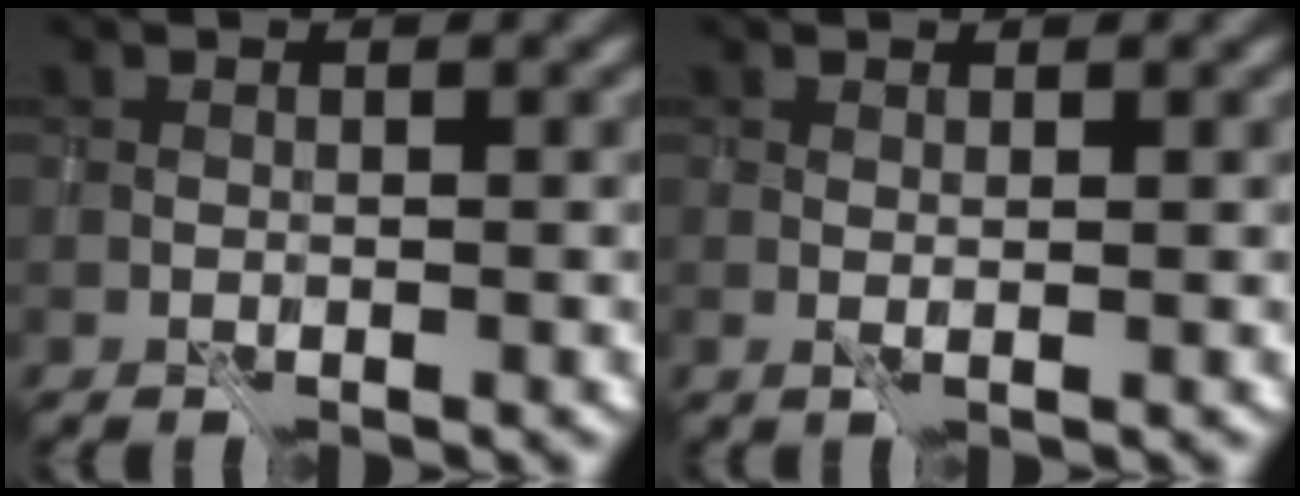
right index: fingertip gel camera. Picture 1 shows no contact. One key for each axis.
{"total": 1.0, "fx": 0.9, "fy": -0.4, "fz": 0.0, "tx": -0.003, "ty": -0.002, "tz": 0.014}